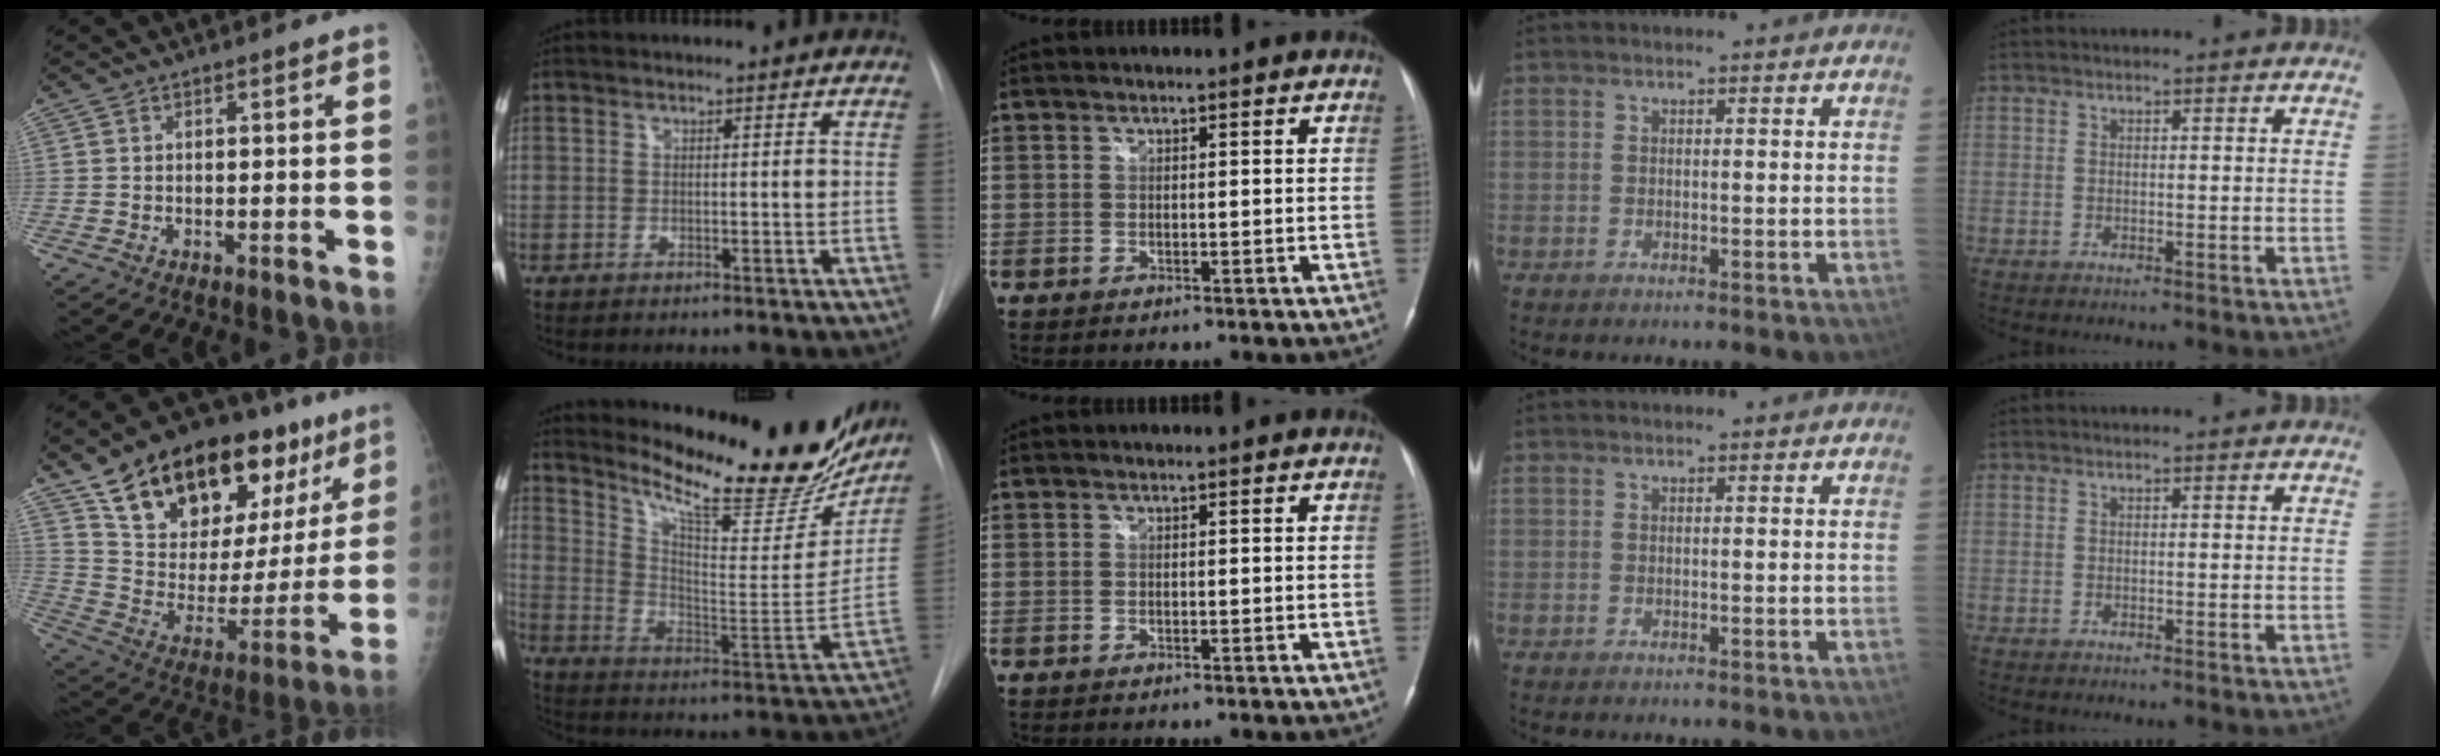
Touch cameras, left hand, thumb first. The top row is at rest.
{"thumb": {"total": 29.3, "force": [16.9, 14.4, 19.2], "torque": [-0.263, -0.024, 0.276]}, "index": {"total": 25.4, "force": [21.1, 5.8, 12.9], "torque": [-0.196, -0.059, 0.290]}}